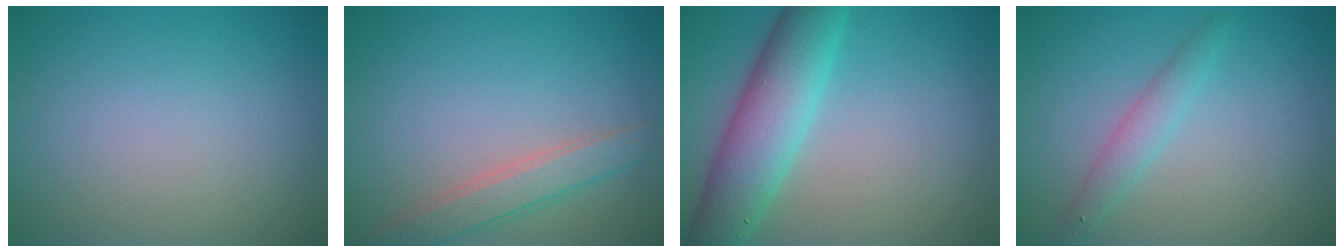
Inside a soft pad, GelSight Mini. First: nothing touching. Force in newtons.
{"total": 2.9, "press": 2.9, "slide": 0.2}
{"total": 6.9, "press": 6.9, "slide": 0.6}
{"total": 1.9, "press": 1.9, "slide": 0.1}